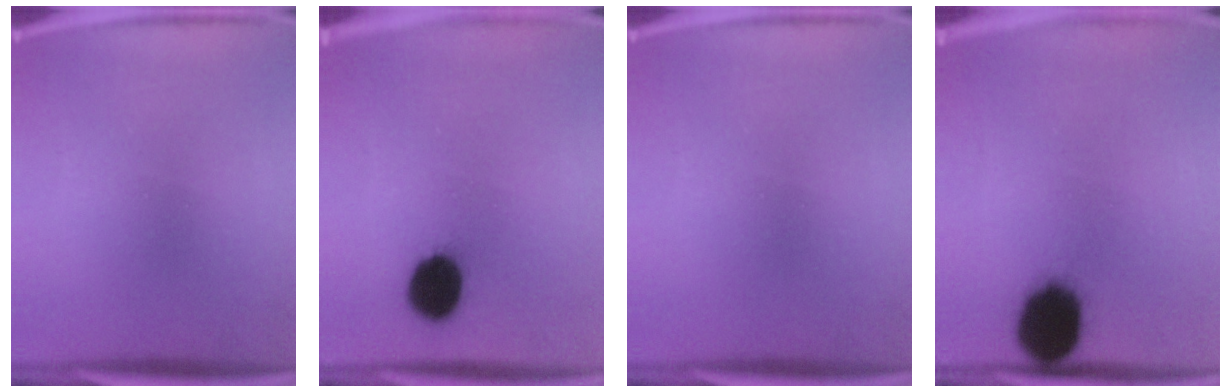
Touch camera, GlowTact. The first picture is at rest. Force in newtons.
{"total": 10.5}
{"total": 0.0}
{"total": 13.1}